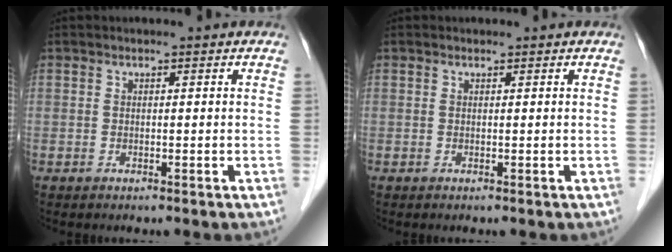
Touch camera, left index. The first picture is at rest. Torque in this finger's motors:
{"motor_torque": [0.10, -0.02, -0.02, -0.01]}